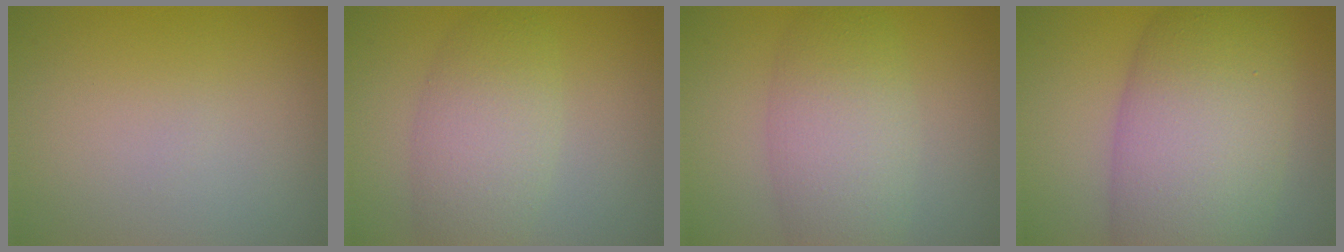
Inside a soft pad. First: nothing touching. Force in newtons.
{"total": 5.0, "press": 5.0, "slide": 0.2}
{"total": 5.8, "press": 5.8, "slide": 0.3}
{"total": 11.4, "press": 11.4, "slide": 0.5}